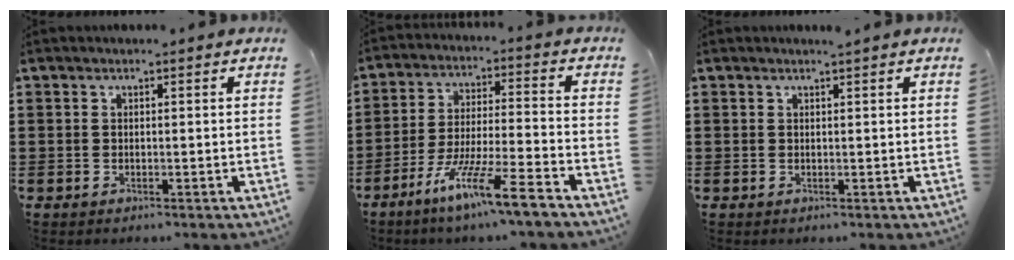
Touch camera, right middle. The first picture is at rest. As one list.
[{"total": 10.0, "force": [-7.7, -0.2, 6.4], "torque": [-0.126, -0.008, -0.149]}, {"total": 0.6, "force": [0.5, -0.3, 0.1], "torque": [-0.010, 0.000, 0.011]}]